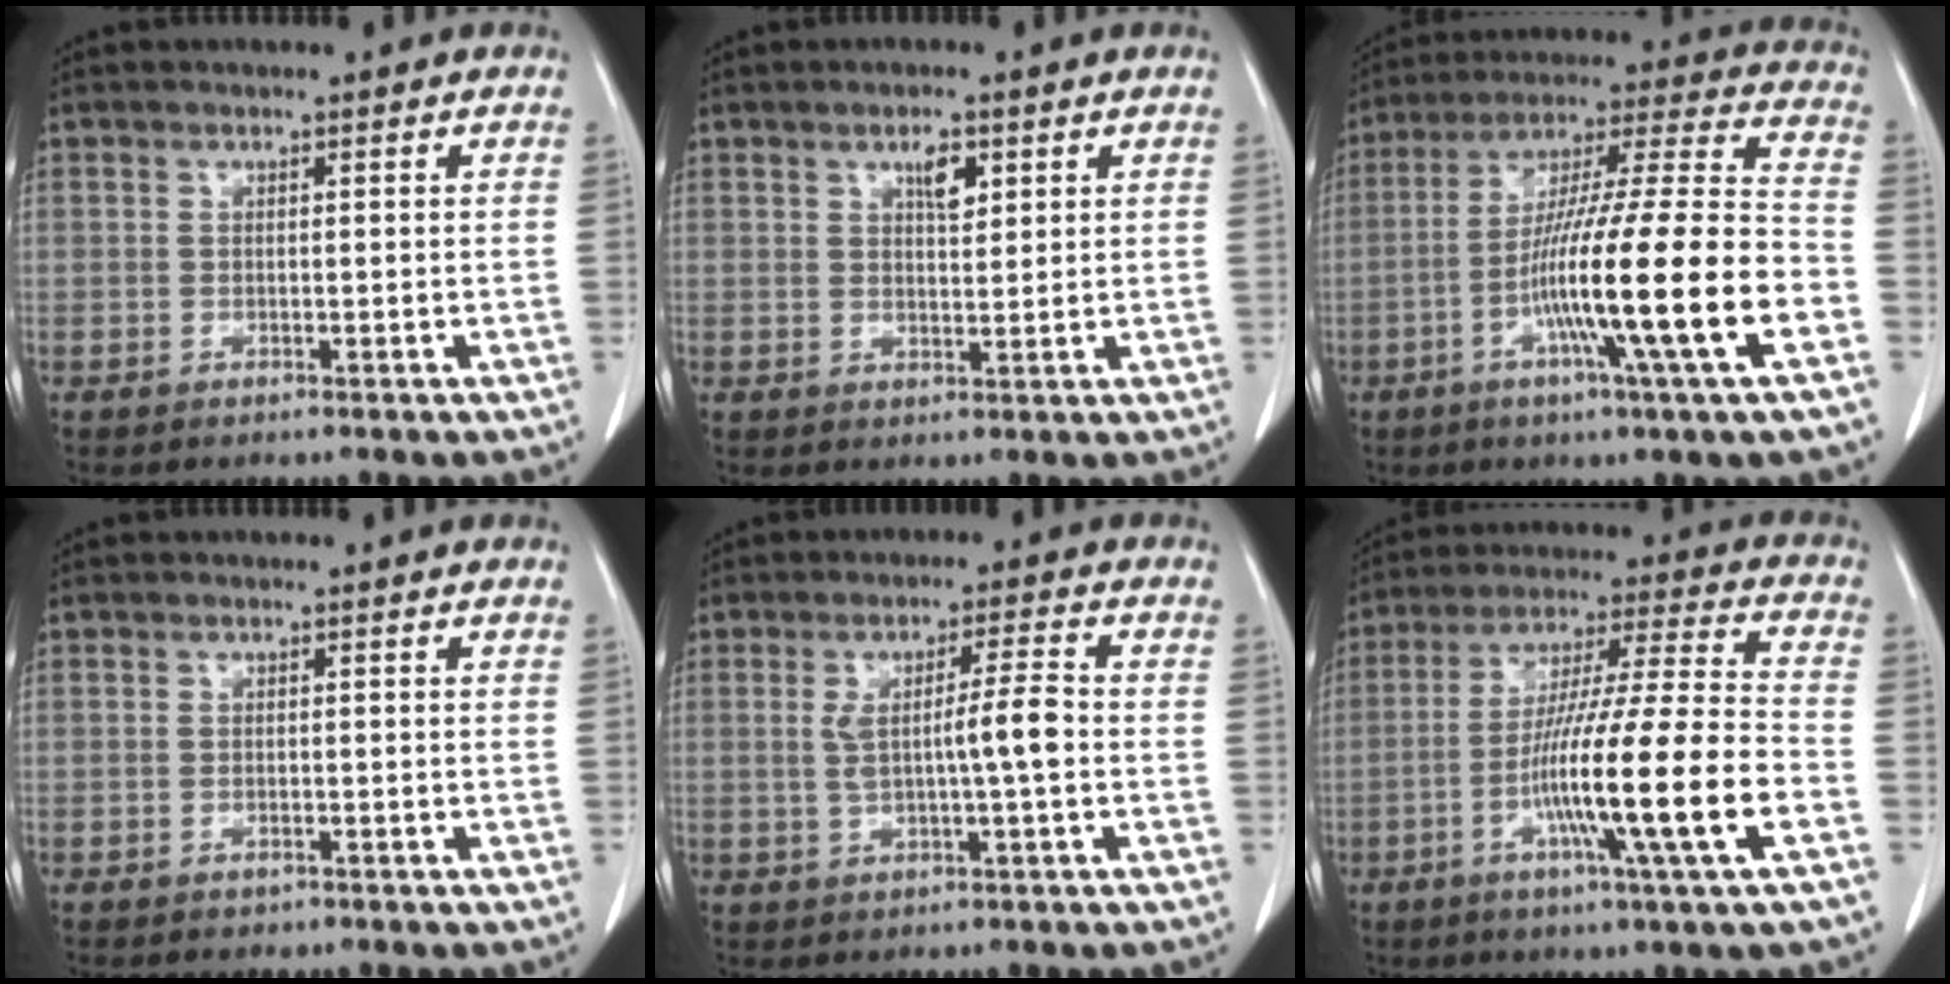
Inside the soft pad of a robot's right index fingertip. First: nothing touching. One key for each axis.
{"total": 3.2, "fx": 1.6, "fy": 1.1, "fz": 2.5, "tx": -0.043, "ty": -0.002, "tz": 0.028}
{"total": 21.0, "fx": -6.7, "fy": -0.4, "fz": 19.9, "tx": -0.330, "ty": -0.012, "tz": -0.120}
{"total": 0.7, "fx": -0.6, "fy": 0.4, "fz": 0.2, "tx": -0.007, "ty": 0.000, "tz": -0.008}
{"total": 5.8, "fx": -0.2, "fy": 0.0, "fz": 5.8, "tx": -0.098, "ty": 0.009, "tz": 0.003}
{"total": 17.5, "fx": -5.7, "fy": -0.9, "fz": 16.6, "tx": -0.297, "ty": -0.011, "tz": -0.101}